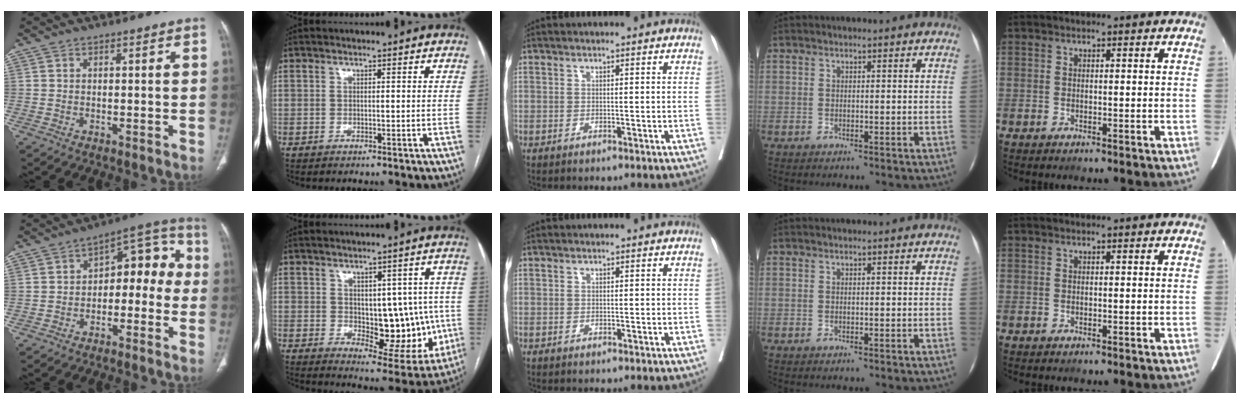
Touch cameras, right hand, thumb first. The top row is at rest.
{"thumb": {"total": 11.2, "force": [-1.7, 7.1, 8.5], "torque": [-0.064, 0.058, -0.035]}, "index": {"total": 12.9, "force": [-0.4, 6.7, 11.0], "torque": [-0.123, 0.010, 0.019]}}